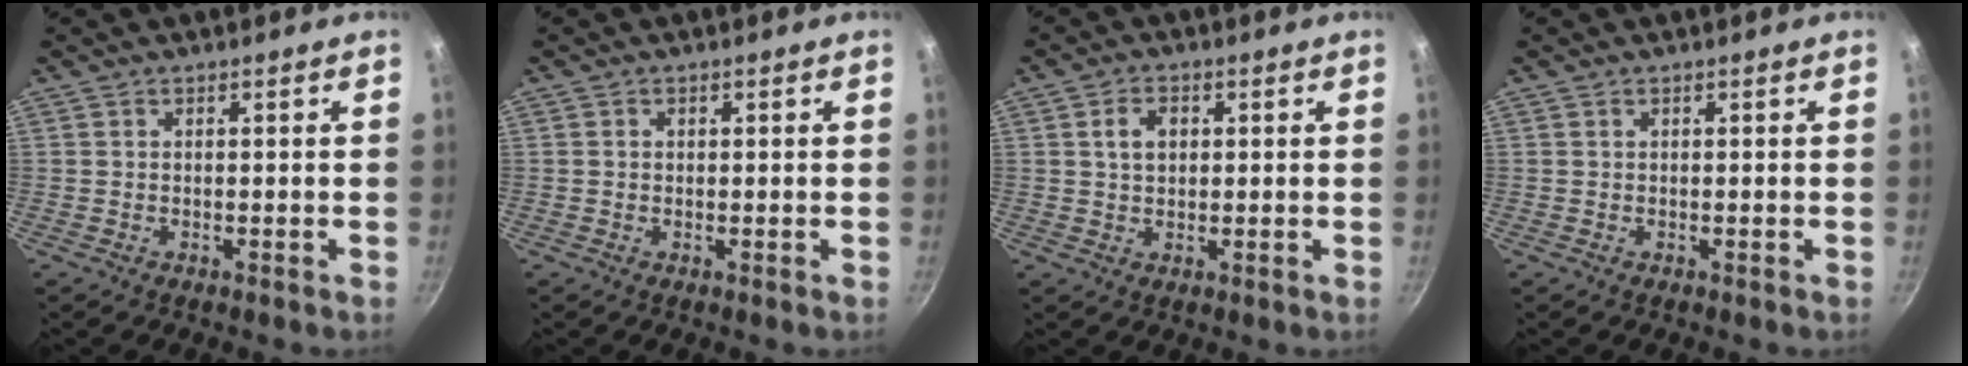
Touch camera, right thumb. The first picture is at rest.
{"total": 0.6, "force": [0.1, 0.6, 0.3], "torque": [-0.002, 0.004, 0.001]}
{"total": 4.2, "force": [1.0, 2.9, 2.8], "torque": [-0.034, 0.003, 0.017]}
{"total": 0.0}